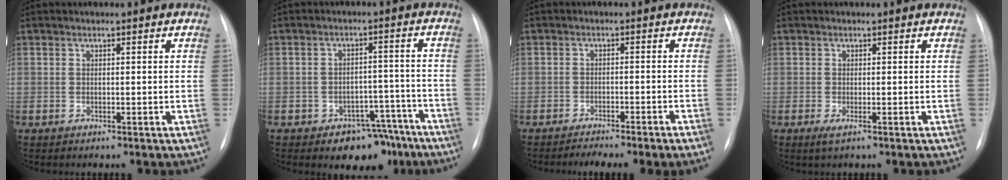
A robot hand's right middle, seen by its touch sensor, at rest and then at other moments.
{"total": 7.6, "force": [-5.5, 4.3, 2.9], "torque": [-0.010, 0.029, -0.072]}
{"total": 5.7, "force": [-4.5, -0.9, 3.5], "torque": [-0.040, -0.005, -0.065]}
{"total": 1.2, "force": [-0.6, 0.1, 1.1], "torque": [-0.020, -0.003, -0.011]}